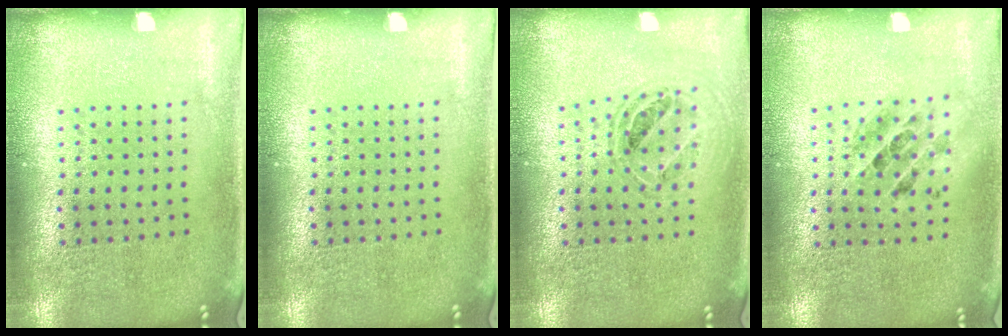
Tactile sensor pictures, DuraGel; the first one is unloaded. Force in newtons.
{"total": 0.0}
{"total": 0.8, "press": 0.7, "slide": 0.2}
{"total": 1.3, "press": 1.1, "slide": 0.5}